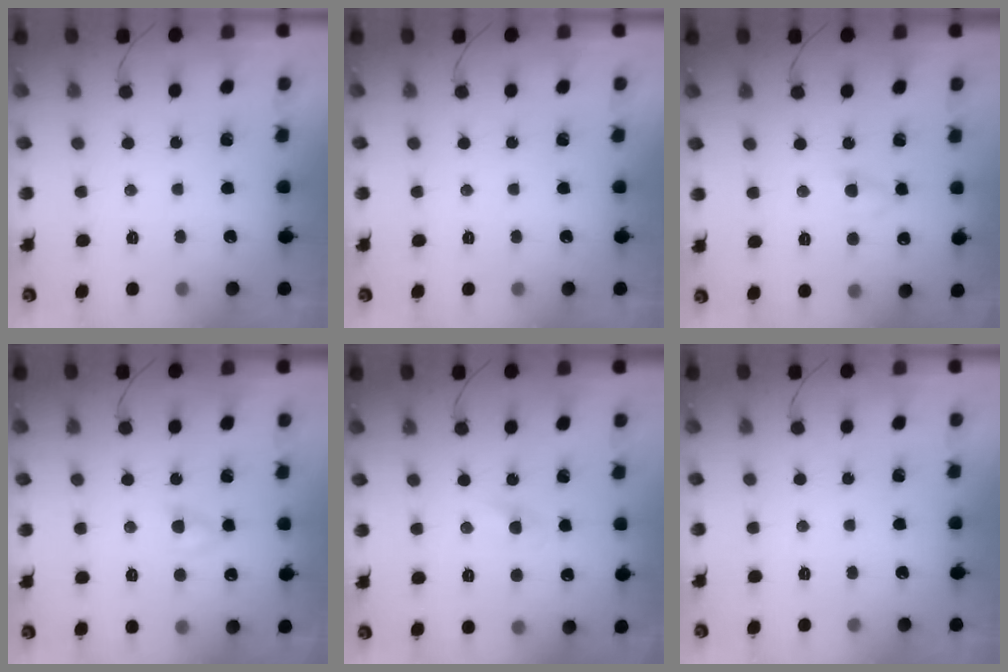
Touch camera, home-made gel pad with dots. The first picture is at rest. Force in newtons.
{"total": 0.0}
{"total": 3.9, "press": 3.6, "slide": 1.5}
{"total": 2.4, "press": 2.2, "slide": 1.0}
{"total": 1.4, "press": 1.1, "slide": 0.8}
{"total": 0.0}